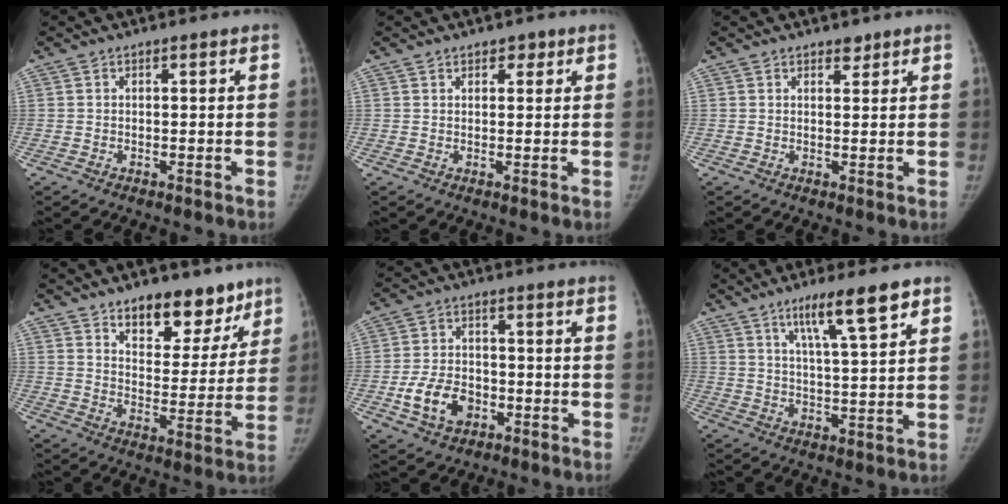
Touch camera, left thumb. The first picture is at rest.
{"total": 1.9, "force": [1.2, 1.3, 0.8], "torque": [0.009, -0.004, 0.013]}
{"total": 1.6, "force": [1.3, 0.9, 0.5], "torque": [0.007, -0.008, 0.017]}
{"total": 13.3, "force": [9.5, 6.7, 6.4], "torque": [-0.033, -0.059, 0.146]}
{"total": 8.8, "force": [-3.1, 6.3, 5.3], "torque": [-0.083, 0.017, -0.053]}
{"total": 10.2, "force": [6.3, 1.2, 7.9], "torque": [-0.126, -0.028, 0.107]}